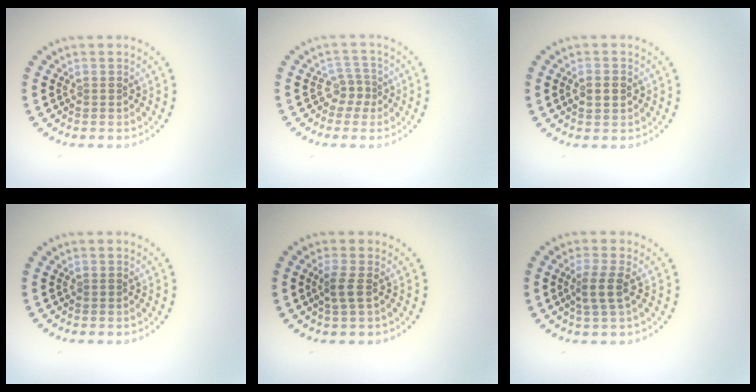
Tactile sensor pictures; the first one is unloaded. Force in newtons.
{"total": 2.0, "press": 1.5, "slide": 1.3}
{"total": 1.6, "press": 1.6, "slide": 0.0}
{"total": 0.0}
{"total": 1.5, "press": 1.3, "slide": 0.9}
{"total": 2.2, "press": 1.8, "slide": 1.2}